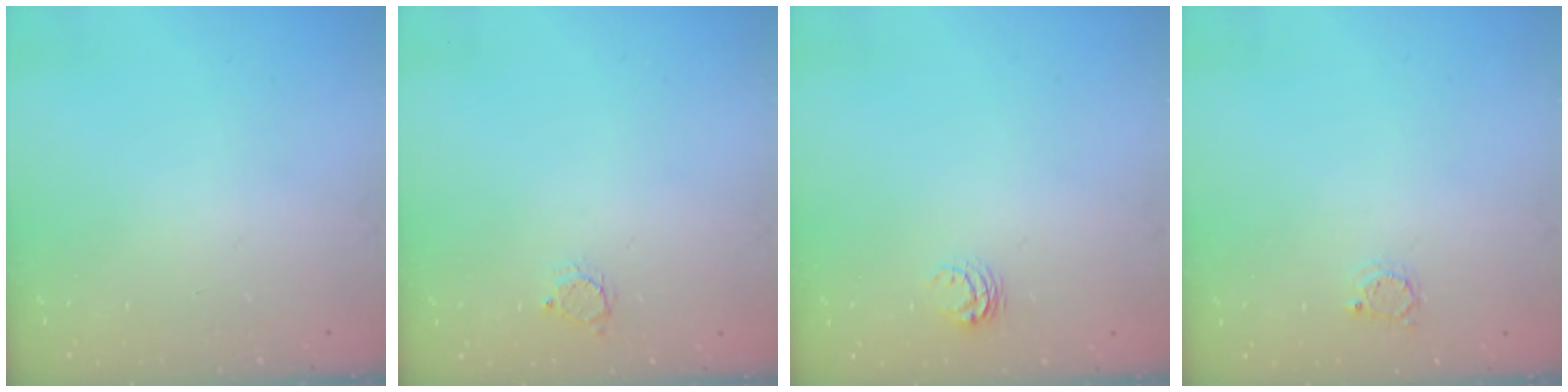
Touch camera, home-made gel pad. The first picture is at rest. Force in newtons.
{"total": 2.6, "press": 2.6, "slide": 0.2}
{"total": 3.5, "press": 3.5, "slide": 0.5}
{"total": 2.2, "press": 2.1, "slide": 0.4}